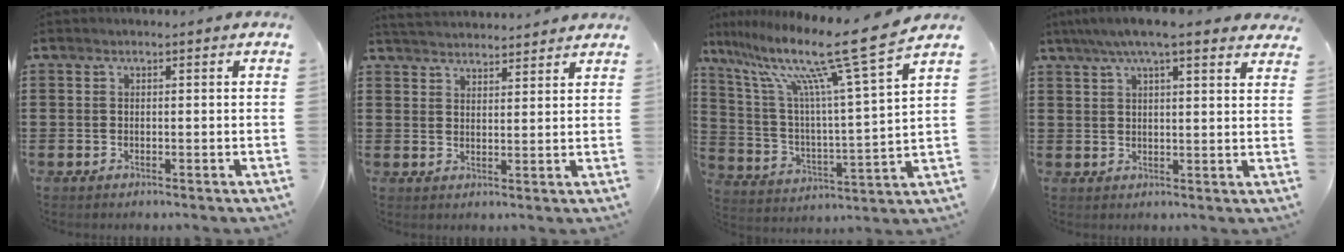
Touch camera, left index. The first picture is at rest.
{"total": 3.3, "force": [3.3, 0.0, 0.1], "torque": [-0.011, -0.011, 0.060]}
{"total": 15.4, "force": [11.2, 0.5, 10.6], "torque": [-0.226, -0.069, 0.173]}
{"total": 6.4, "force": [5.1, 0.6, 3.9], "torque": [-0.088, -0.004, 0.090]}